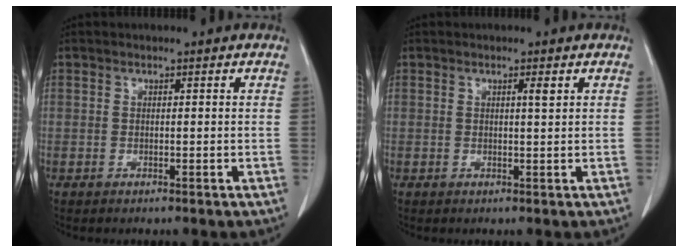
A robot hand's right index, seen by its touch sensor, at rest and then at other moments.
{"total": 1.0, "force": [0.5, -0.1, 0.9], "torque": [-0.018, -0.001, 0.008]}